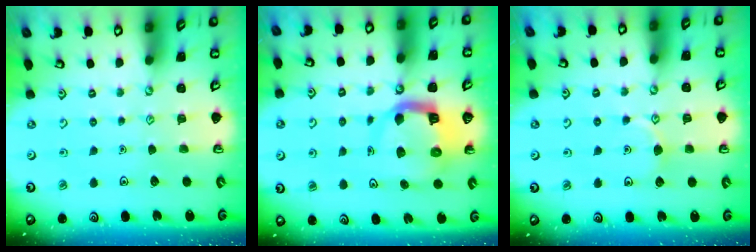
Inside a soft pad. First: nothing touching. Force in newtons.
{"total": 8.4, "press": 8.3, "slide": 1.2}
{"total": 4.7, "press": 4.6, "slide": 0.7}